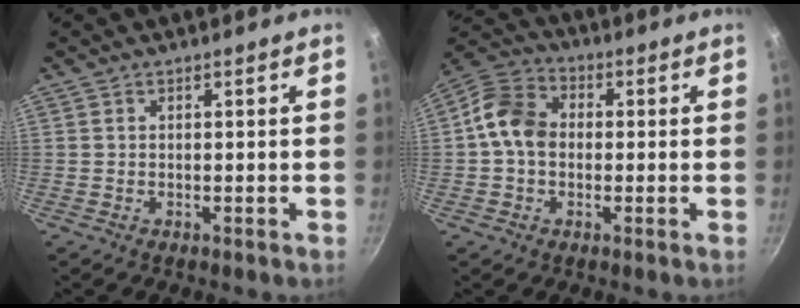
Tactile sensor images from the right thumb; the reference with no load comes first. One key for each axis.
{"total": 9.5, "fx": 0.0, "fy": 7.4, "fz": 6.0, "tx": -0.086, "ty": 0.024, "tz": -0.020}